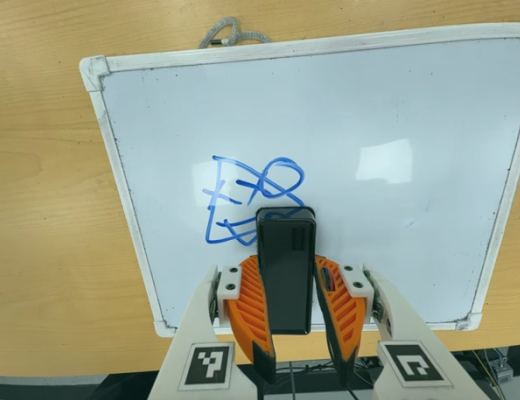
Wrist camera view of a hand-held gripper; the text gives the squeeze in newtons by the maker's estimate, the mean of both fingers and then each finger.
{"total": 9.6, "left": 9.0, "right": 10.3}